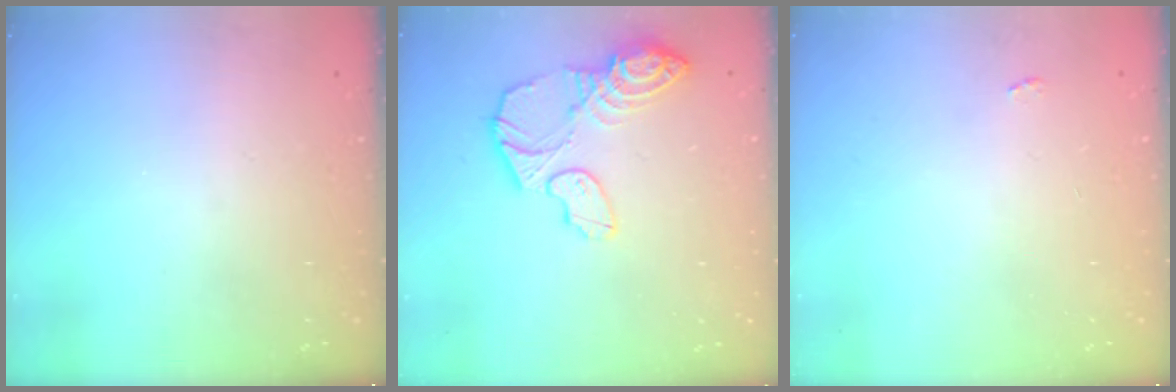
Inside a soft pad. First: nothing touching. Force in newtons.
{"total": 13.6, "press": 13.5, "slide": 1.1}
{"total": 2.2, "press": 2.1, "slide": 0.3}